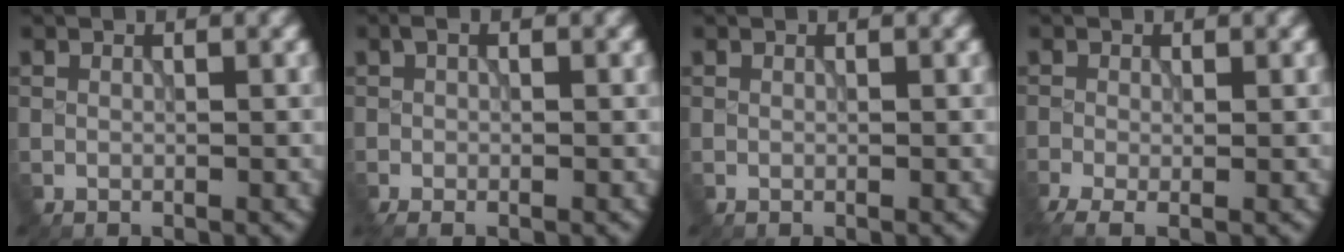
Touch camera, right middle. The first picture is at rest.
{"total": 2.2, "force": [-0.1, 0.7, 2.1], "torque": [-0.038, -0.001, -0.002]}
{"total": 0.0}
{"total": 2.6, "force": [-1.3, 0.9, 2.1], "torque": [-0.046, -0.012, -0.023]}